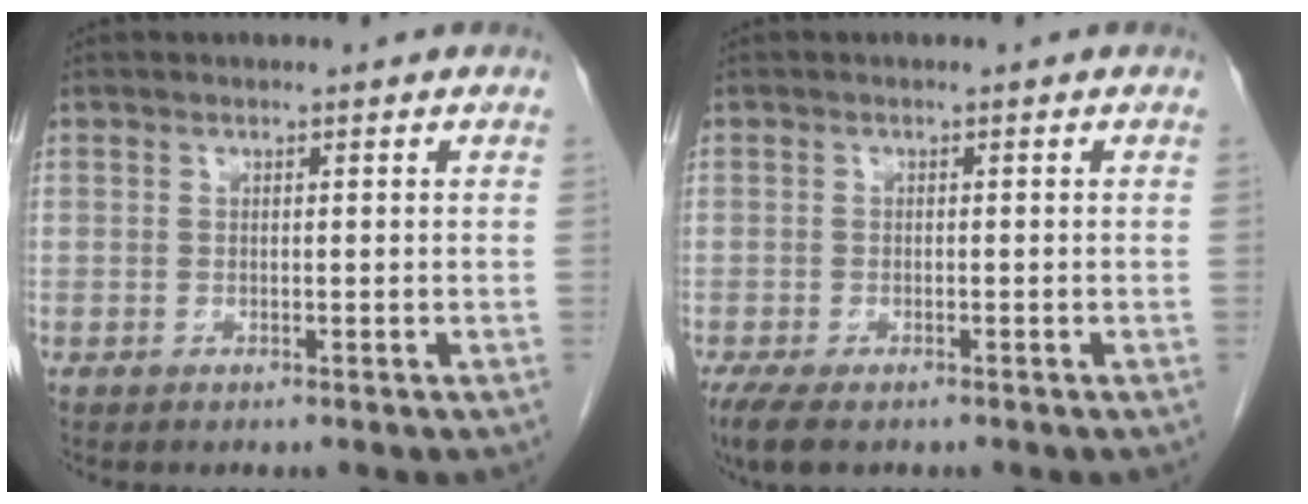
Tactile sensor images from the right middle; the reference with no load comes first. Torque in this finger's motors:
{"motor_torque": [0.49, -0.29, 0.03, 0.05]}